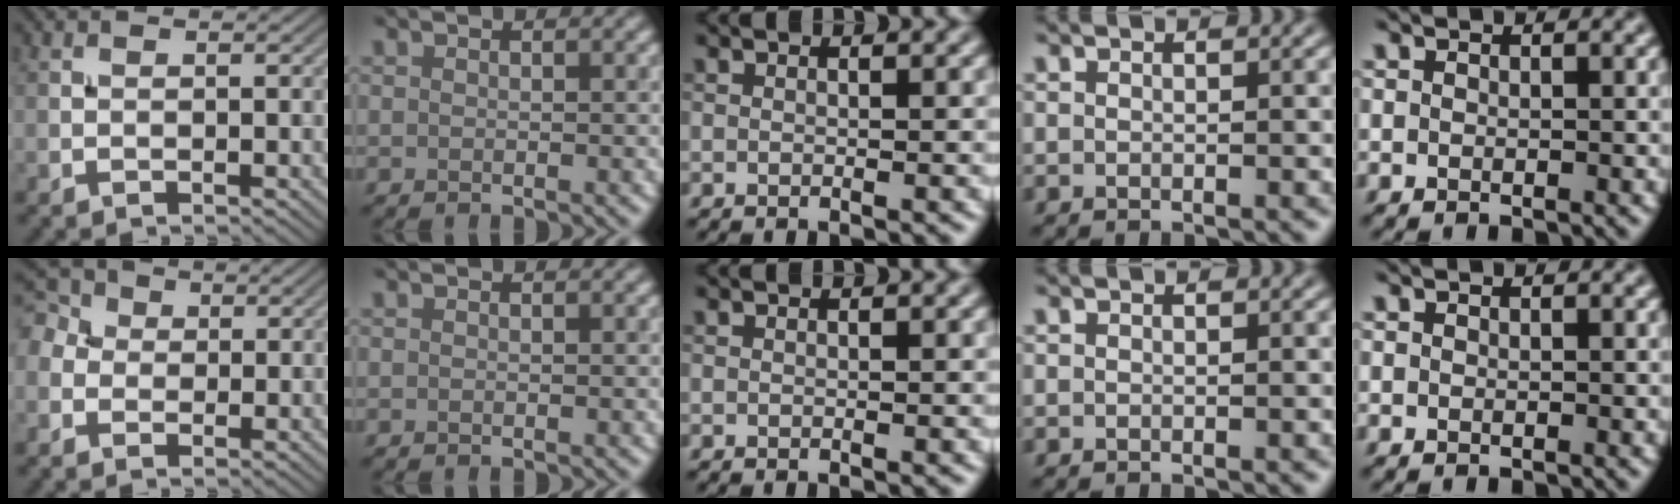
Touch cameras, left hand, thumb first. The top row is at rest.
{"thumb": {"total": 4.9, "force": [0.3, 4.3, 2.3], "torque": [-0.074, 0.012, -0.002]}}